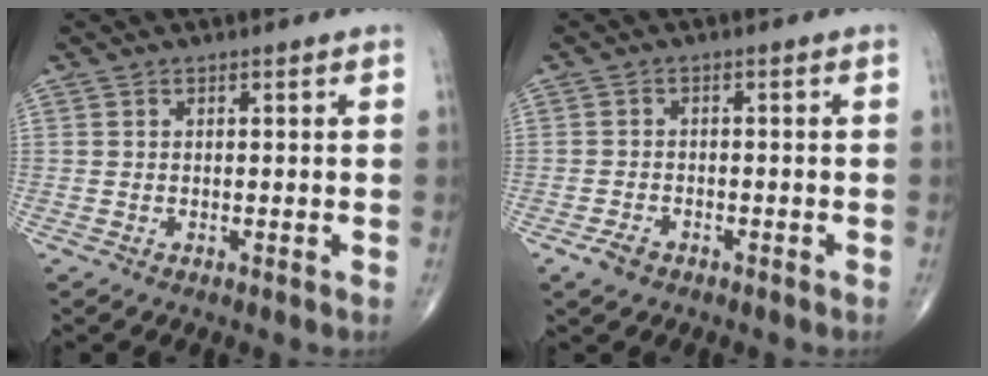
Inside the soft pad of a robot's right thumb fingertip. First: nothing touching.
{"total": 2.6, "force": [-1.7, 1.5, 1.2], "torque": [-0.024, 0.007, -0.027]}